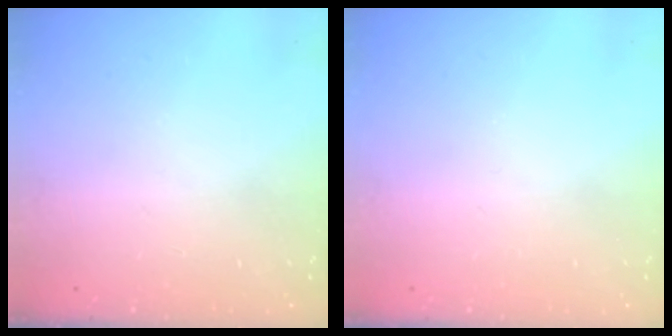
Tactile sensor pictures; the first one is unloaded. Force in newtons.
{"total": 0.0}